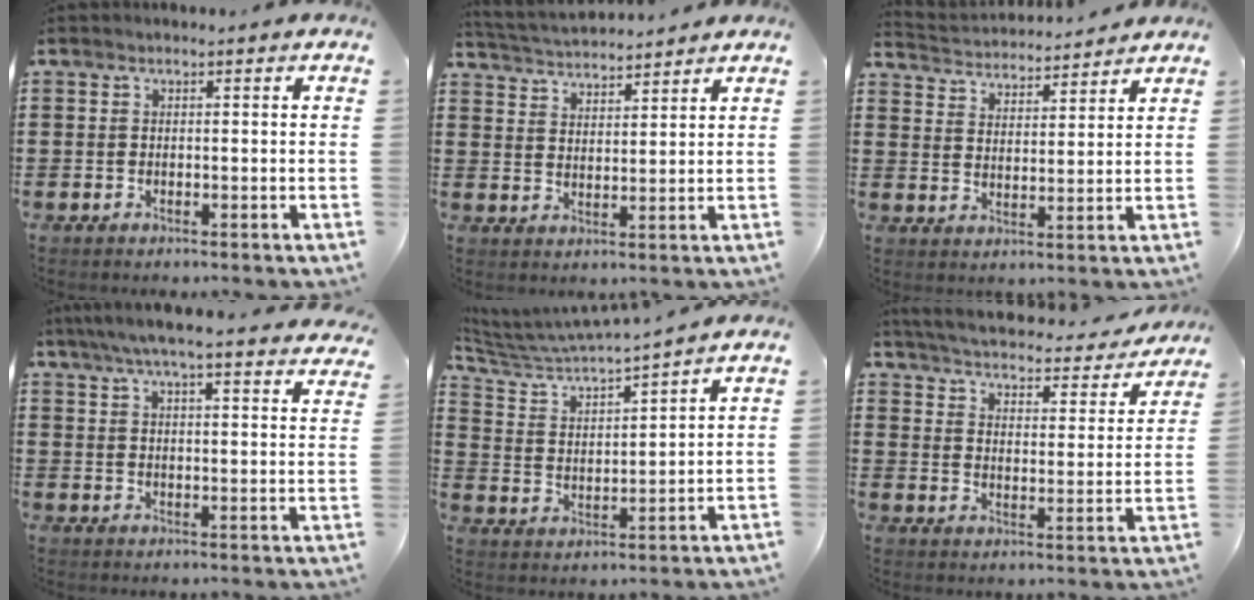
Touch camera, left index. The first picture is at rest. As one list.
[{"total": 3.4, "force": [3.4, 0.1, 0.0], "torque": [-0.014, -0.016, 0.059]}, {"total": 3.4, "force": [3.4, 0.4, -0.3], "torque": [-0.014, -0.024, 0.056]}, {"total": 5.8, "force": [5.2, 0.0, 2.6], "torque": [-0.069, -0.022, 0.089]}, {"total": 4.9, "force": [4.6, 0.1, 1.5], "torque": [-0.056, -0.033, 0.072]}, {"total": 3.4, "force": [3.3, 0.1, 0.9], "torque": [-0.037, -0.031, 0.048]}]